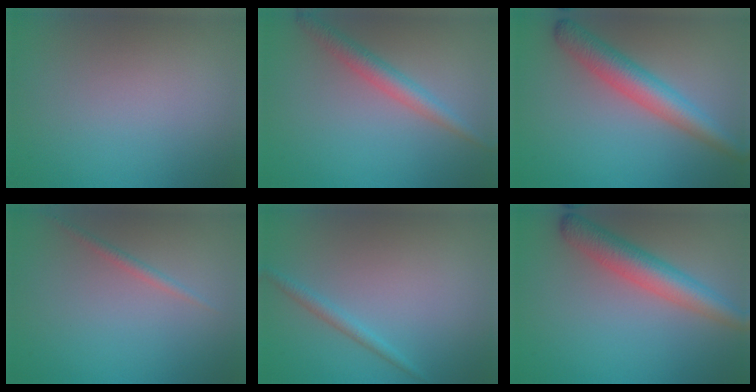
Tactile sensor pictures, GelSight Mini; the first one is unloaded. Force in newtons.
{"total": 2.7, "press": 2.7, "slide": 0.2}
{"total": 4.5, "press": 4.5, "slide": 0.2}
{"total": 1.0, "press": 1.0, "slide": 0.1}
{"total": 1.3, "press": 1.3, "slide": 0.0}
{"total": 4.6, "press": 4.6, "slide": 0.1}